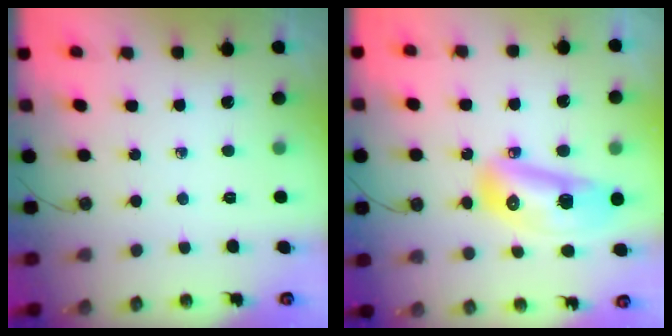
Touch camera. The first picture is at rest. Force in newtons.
{"total": 14.3, "press": 14.2, "slide": 1.7}